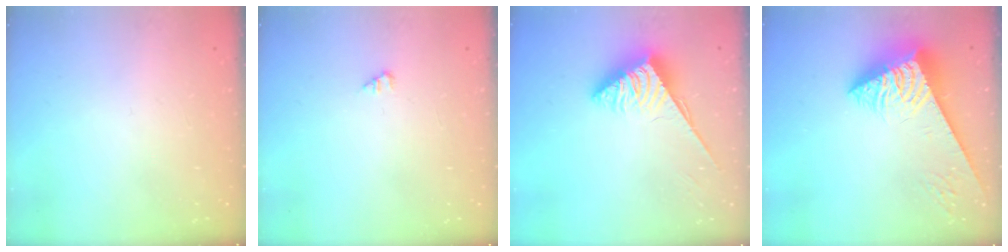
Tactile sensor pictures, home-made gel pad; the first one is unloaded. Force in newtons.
{"total": 1.0, "press": 1.0, "slide": 0.2}
{"total": 3.8, "press": 3.8, "slide": 0.5}
{"total": 7.4, "press": 7.3, "slide": 1.2}